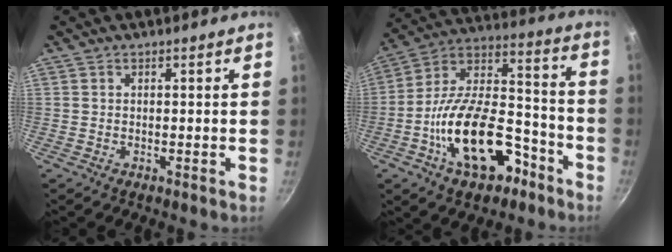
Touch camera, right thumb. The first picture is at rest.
{"total": 21.9, "force": [-9.5, 11.7, 15.9], "torque": [-0.241, 0.079, -0.156]}